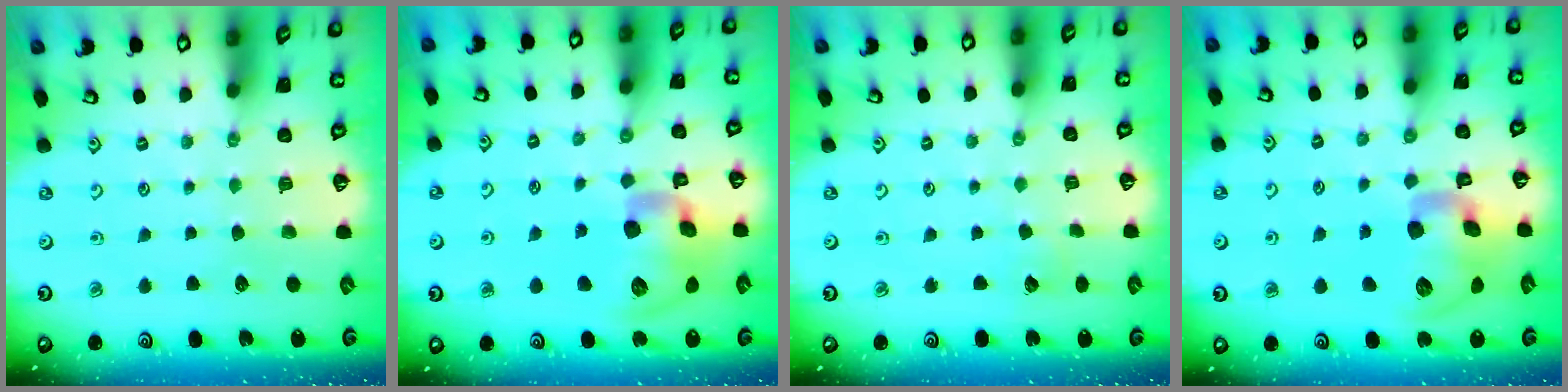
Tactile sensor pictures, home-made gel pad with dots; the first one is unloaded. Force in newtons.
{"total": 16.8, "press": 16.7, "slide": 2.3}
{"total": 2.3, "press": 2.3, "slide": 0.1}
{"total": 15.5, "press": 15.3, "slide": 2.3}